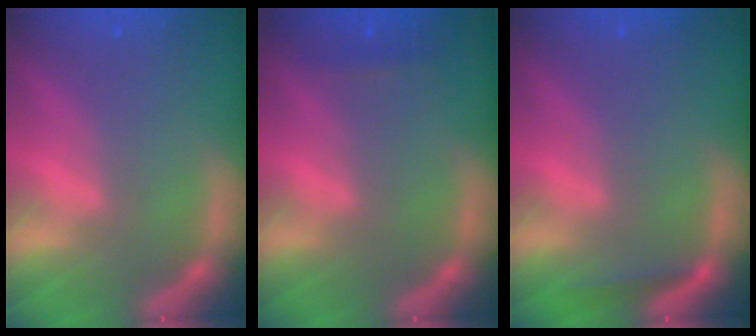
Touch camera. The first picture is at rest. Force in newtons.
{"total": 0.9}
{"total": 1.4}